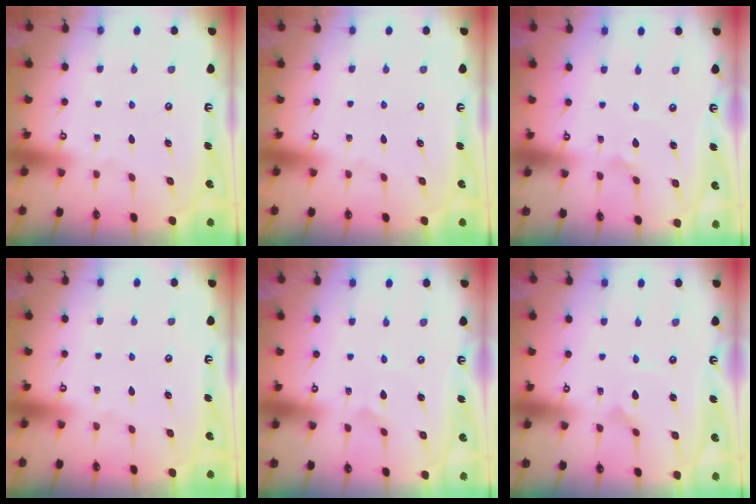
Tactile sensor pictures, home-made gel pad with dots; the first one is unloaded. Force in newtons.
{"total": 0.0}
{"total": 1.7, "press": 1.7, "slide": 0.4}
{"total": 0.0}
{"total": 0.0}
{"total": 0.7, "press": 0.7, "slide": 0.1}